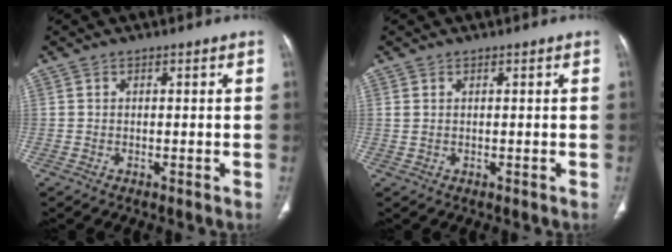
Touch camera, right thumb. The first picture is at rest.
{"total": 0.7, "force": [0.3, 0.4, 0.5], "torque": [-0.014, 0.008, 0.012]}